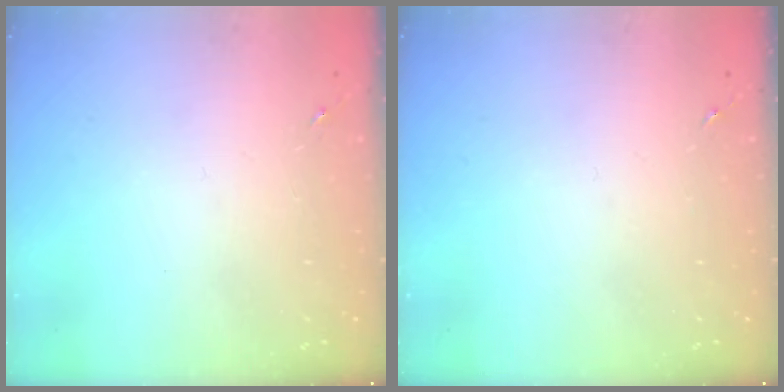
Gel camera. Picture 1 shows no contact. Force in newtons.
{"total": 0.0}